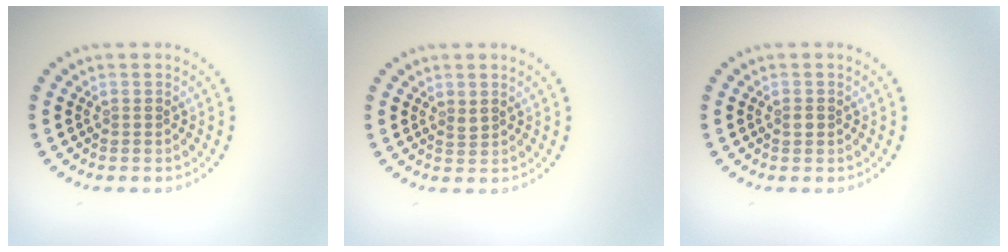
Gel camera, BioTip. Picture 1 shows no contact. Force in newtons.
{"total": 0.6, "press": 0.5, "slide": 0.2}
{"total": 0.9, "press": 0.9, "slide": 0.3}